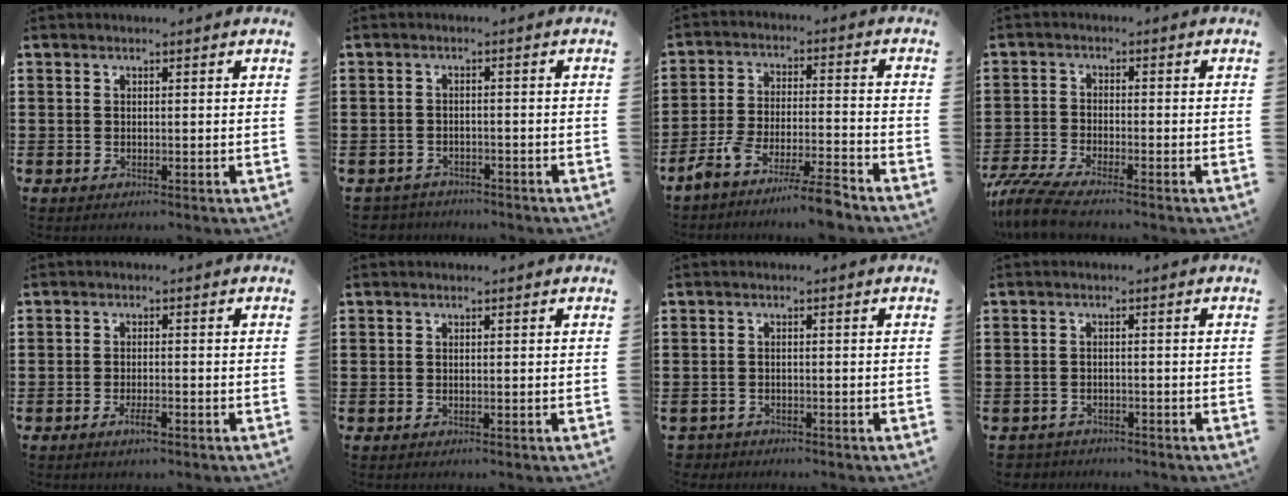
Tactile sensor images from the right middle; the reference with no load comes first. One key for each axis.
{"total": 2.2, "fx": -2.2, "fy": 0.4, "fz": -0.3, "tx": -0.004, "ty": -0.002, "tz": -0.049}
{"total": 7.6, "fx": -6.9, "fy": -0.3, "fz": 3.0, "tx": -0.062, "ty": -0.008, "tz": -0.136}
{"total": 5.2, "fx": -4.6, "fy": 0.2, "fz": 2.4, "tx": -0.075, "ty": -0.023, "tz": -0.096}
{"total": 2.4, "fx": -1.3, "fy": 0.5, "fz": 1.9, "tx": -0.041, "ty": -0.004, "tz": -0.025}
{"total": 0.0}
{"total": 1.6, "fx": -1.5, "fy": 0.5, "fz": -0.2, "tx": -0.004, "ty": -0.003, "tz": -0.034}
{"total": 1.9, "fx": -1.9, "fy": 0.4, "fz": -0.2, "tx": -0.004, "ty": -0.003, "tz": -0.042}